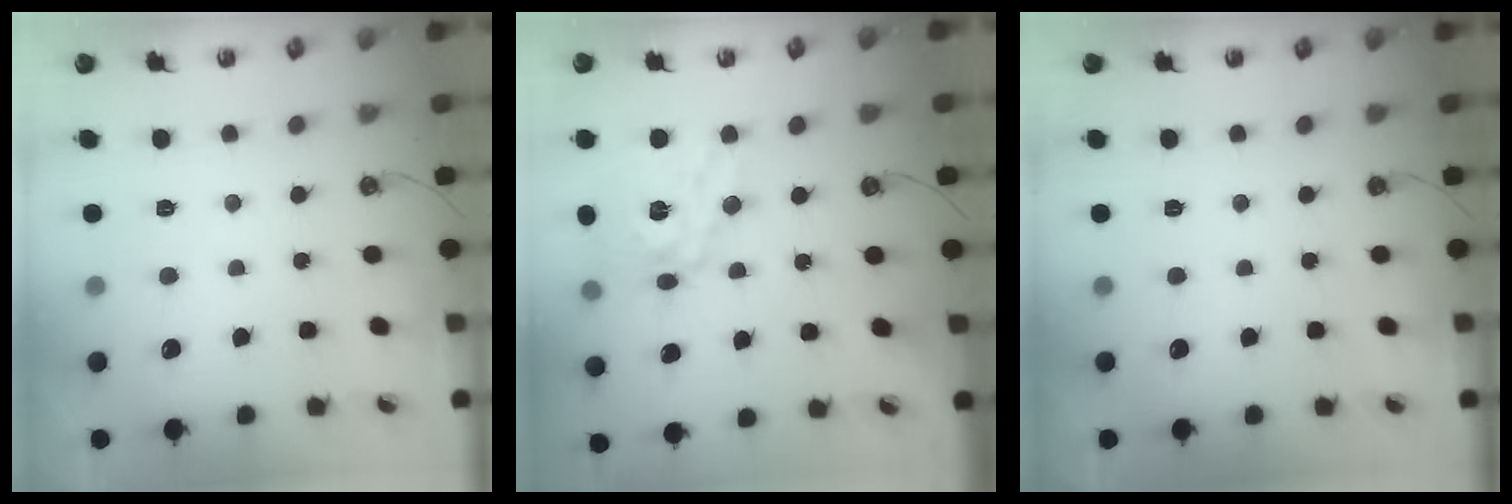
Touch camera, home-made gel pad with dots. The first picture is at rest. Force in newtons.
{"total": 14.1, "press": 14.0, "slide": 1.3}
{"total": 0.0}